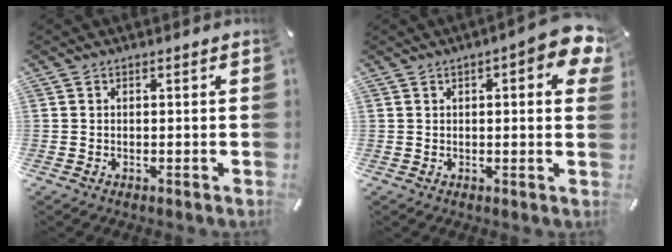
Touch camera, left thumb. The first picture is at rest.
{"total": 7.8, "force": [2.8, 2.6, 6.7], "torque": [-0.087, -0.010, 0.043]}